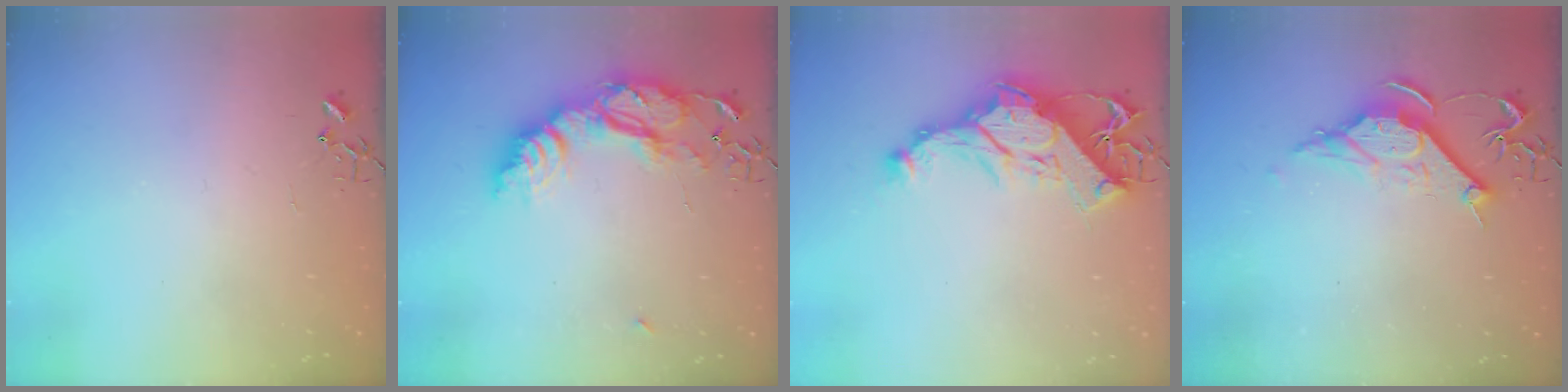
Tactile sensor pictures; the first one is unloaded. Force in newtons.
{"total": 20.7, "press": 20.6, "slide": 1.8}
{"total": 15.6, "press": 15.4, "slide": 2.1}
{"total": 10.7, "press": 10.7, "slide": 0.7}